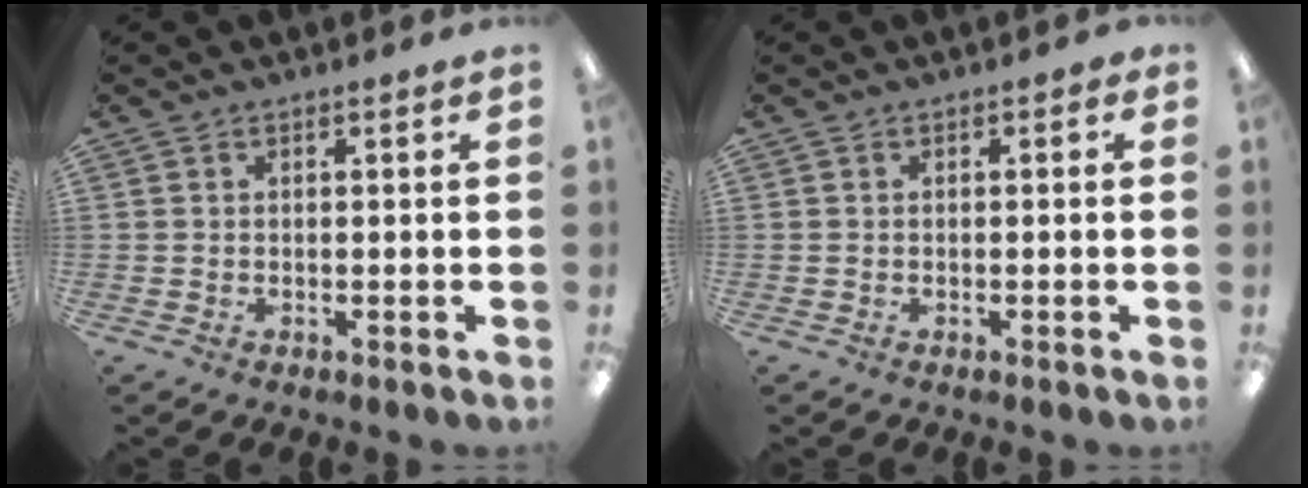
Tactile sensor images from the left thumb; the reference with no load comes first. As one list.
[{"total": 0.6, "force": [-0.3, 0.4, 0.2], "torque": [-0.004, 0.002, -0.007]}]